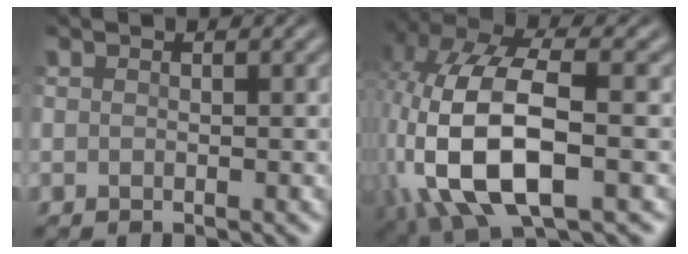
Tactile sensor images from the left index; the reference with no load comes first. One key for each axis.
{"total": 12.0, "fx": -2.3, "fy": 6.2, "fz": 10.0, "tx": -0.235, "ty": -0.009, "tz": -0.039}